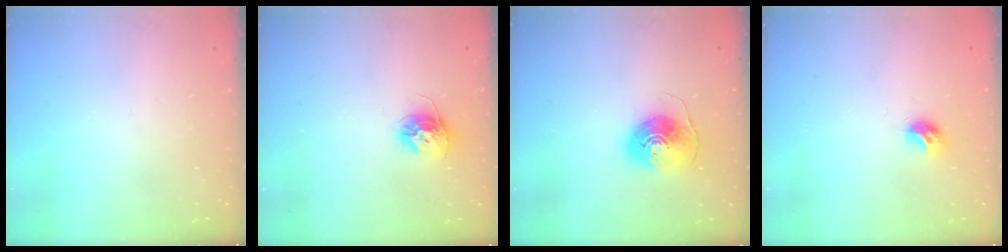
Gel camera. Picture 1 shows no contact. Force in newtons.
{"total": 10.4, "press": 10.4, "slide": 0.5}
{"total": 8.1, "press": 8.0, "slide": 0.3}
{"total": 7.1, "press": 7.1, "slide": 0.3}